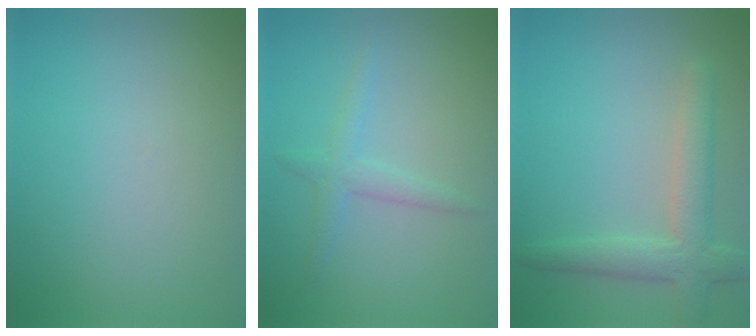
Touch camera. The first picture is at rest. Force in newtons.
{"total": 1.9, "press": 1.9, "slide": 0.1}
{"total": 3.8, "press": 3.8, "slide": 0.4}